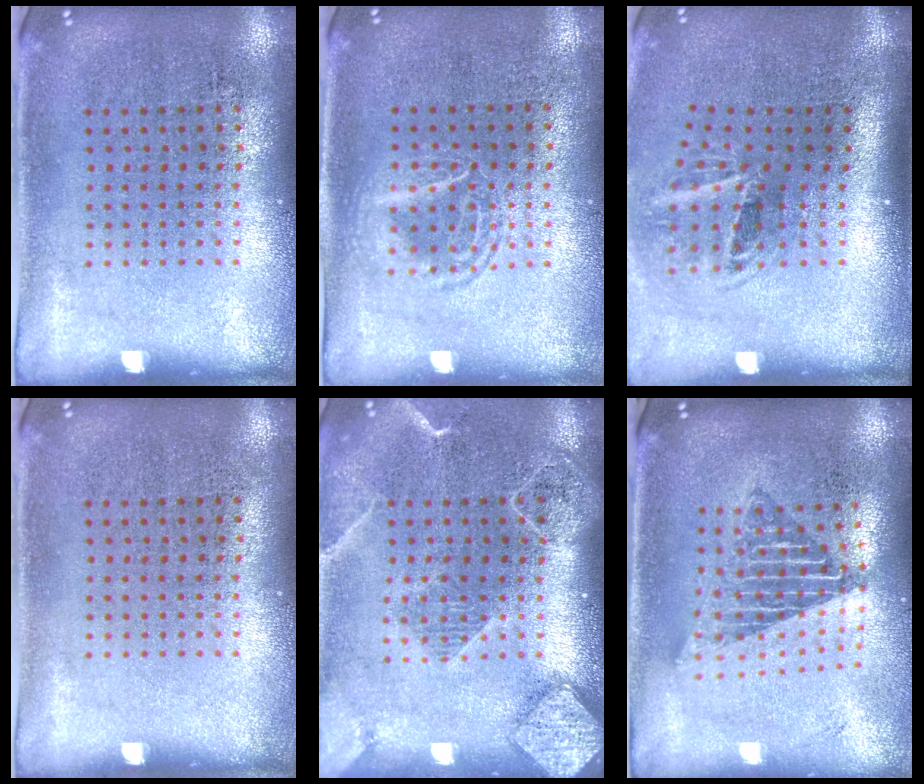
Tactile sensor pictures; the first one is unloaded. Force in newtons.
{"total": 1.1, "press": 1.1, "slide": 0.2}
{"total": 2.0, "press": 1.1, "slide": 1.6}
{"total": 0.0}
{"total": 2.1, "press": 1.9, "slide": 0.9}
{"total": 1.6, "press": 1.4, "slide": 0.9}